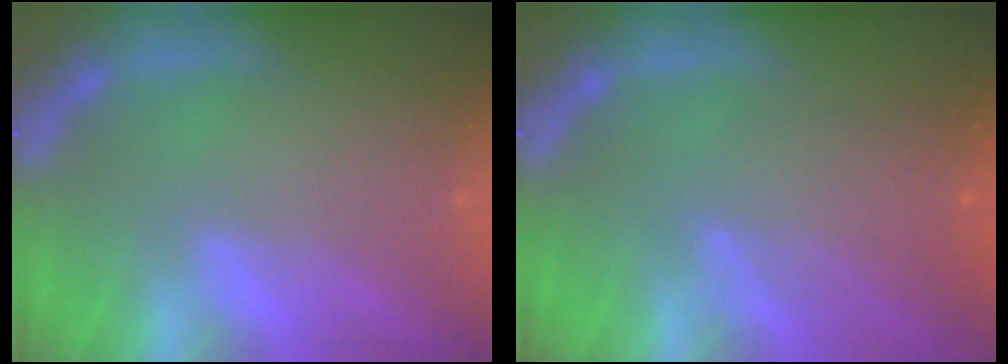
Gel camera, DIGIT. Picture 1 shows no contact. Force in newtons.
{"total": 4.6}